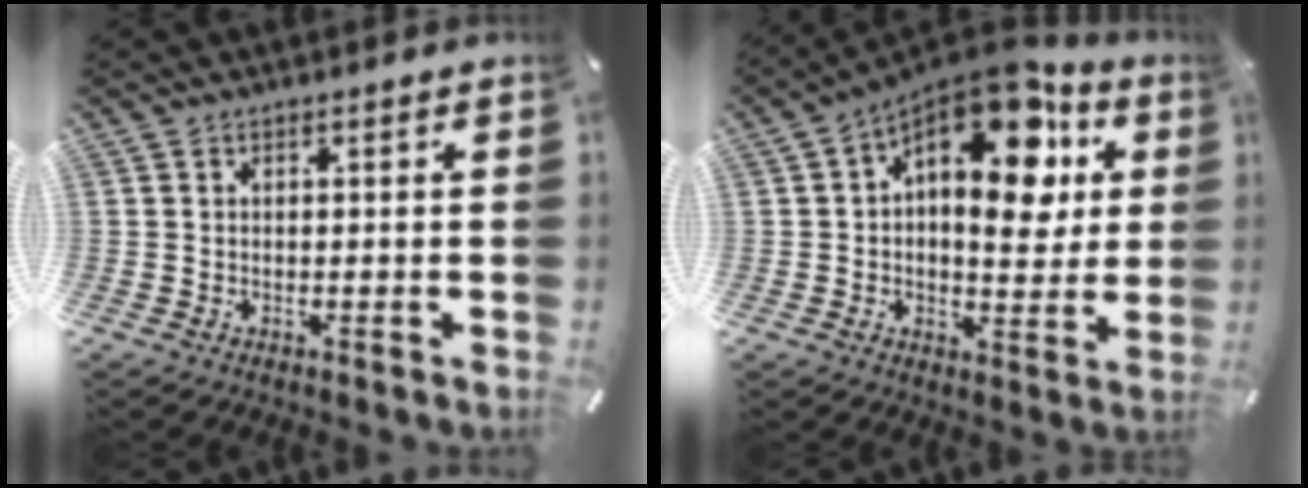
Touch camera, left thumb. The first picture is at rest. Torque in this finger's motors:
{"motor_torque": [1.88, 1.98, 1.44, 0.53, 0.24]}